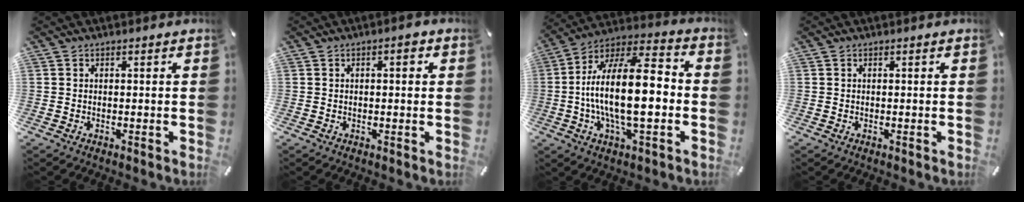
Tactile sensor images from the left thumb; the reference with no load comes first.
{"total": 2.4, "force": [0.4, 1.0, 2.1], "torque": [-0.027, 0.002, 0.000]}
{"total": 21.2, "force": [-2.3, 8.3, 19.3], "torque": [-0.363, -0.002, -0.043]}
{"total": 0.0}